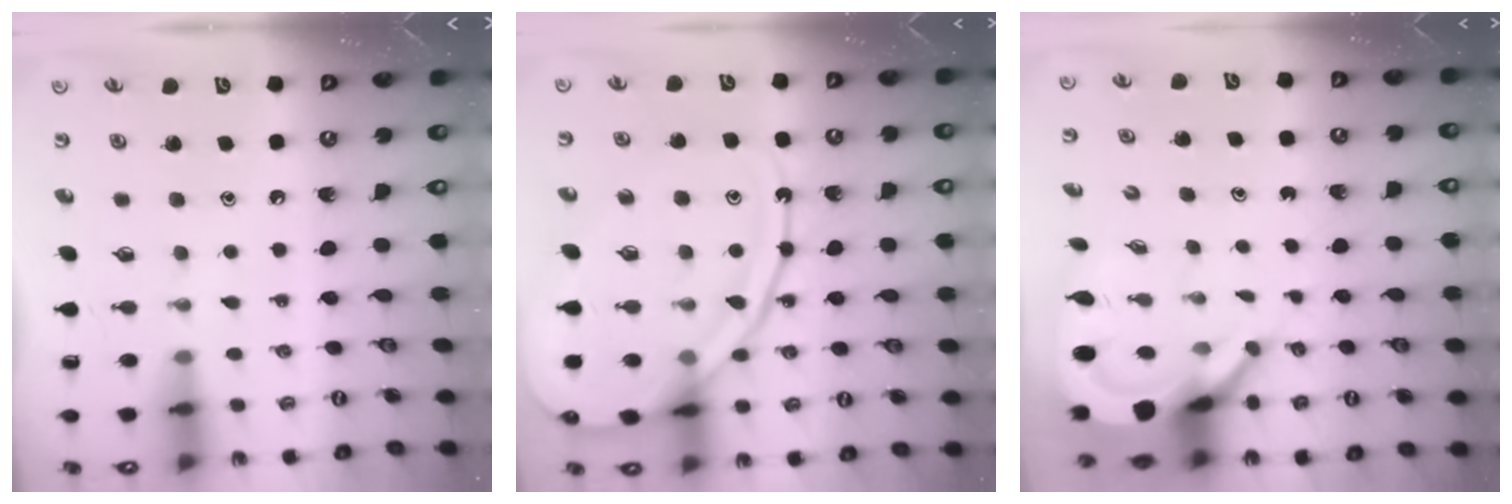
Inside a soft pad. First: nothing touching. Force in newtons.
{"total": 15.9, "press": 15.8, "slide": 1.5}
{"total": 7.3, "press": 7.3, "slide": 1.0}